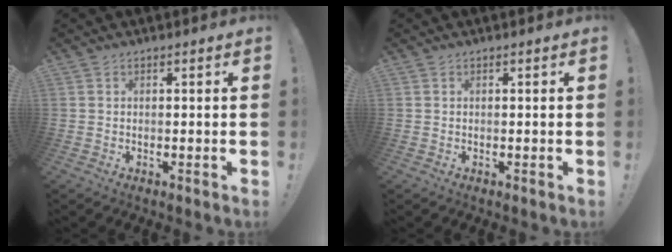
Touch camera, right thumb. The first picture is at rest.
{"total": 0.0}